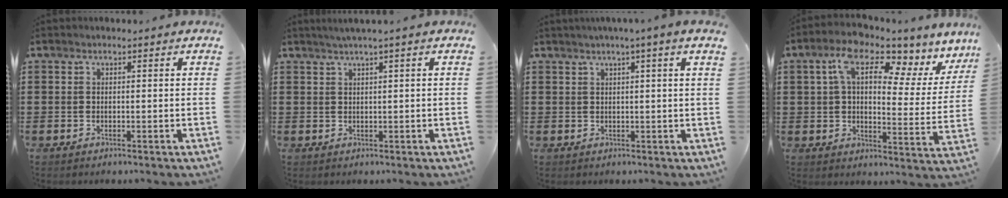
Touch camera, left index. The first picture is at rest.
{"total": 1.3, "force": [0.7, -0.3, 1.1], "torque": [-0.019, 0.000, 0.012]}
{"total": 1.5, "force": [0.9, -0.4, 1.1], "torque": [-0.021, -0.002, 0.016]}
{"total": 9.3, "force": [6.4, 2.6, 6.2], "torque": [-0.123, -0.032, 0.103]}